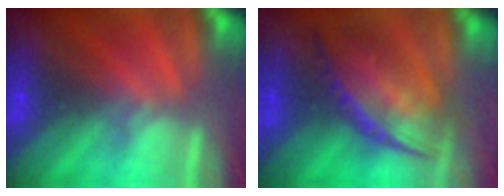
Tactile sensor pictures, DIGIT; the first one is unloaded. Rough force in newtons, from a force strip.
{"total": 6.8}